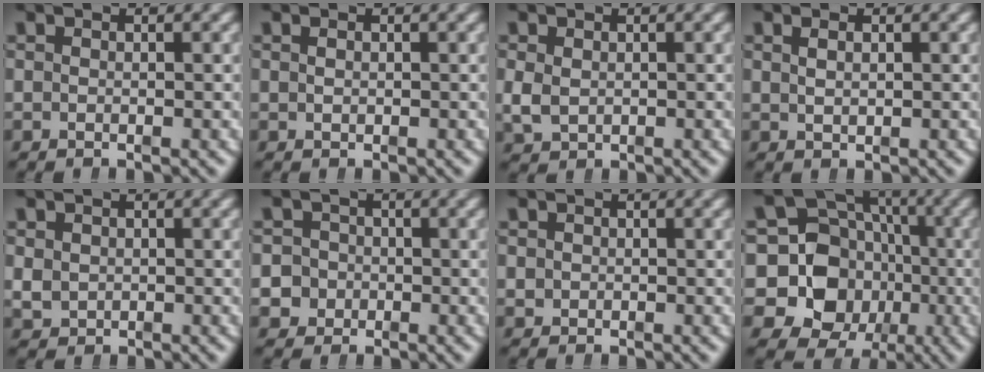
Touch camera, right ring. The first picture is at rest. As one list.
[{"total": 0.0}, {"total": 1.9, "force": [-0.2, 1.7, 0.9], "torque": [-0.031, -0.015, 0.010]}, {"total": 0.8, "force": [0.5, -0.5, 0.4], "torque": [-0.005, -0.002, 0.016]}, {"total": 1.9, "force": [-0.1, 1.7, 0.7], "torque": [-0.021, -0.014, 0.010]}, {"total": 5.5, "force": [-1.3, 5.2, 1.3], "torque": [-0.037, -0.021, -0.021]}, {"total": 0.5, "force": [0.0, 0.5, 0.1], "torque": [-0.004, -0.004, 0.005]}, {"total": 13.4, "force": [-2.6, 11.7, 6.1], "torque": [-0.116, -0.063, -0.033]}]